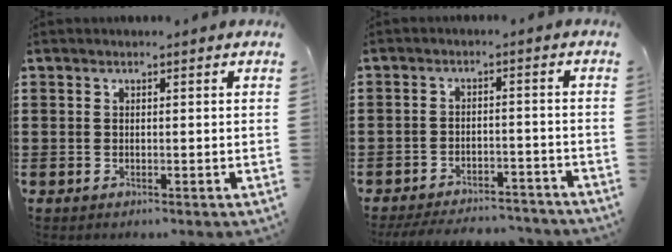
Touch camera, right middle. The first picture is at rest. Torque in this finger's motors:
{"motor_torque": [0.62, -0.50, 0.05, 0.06]}